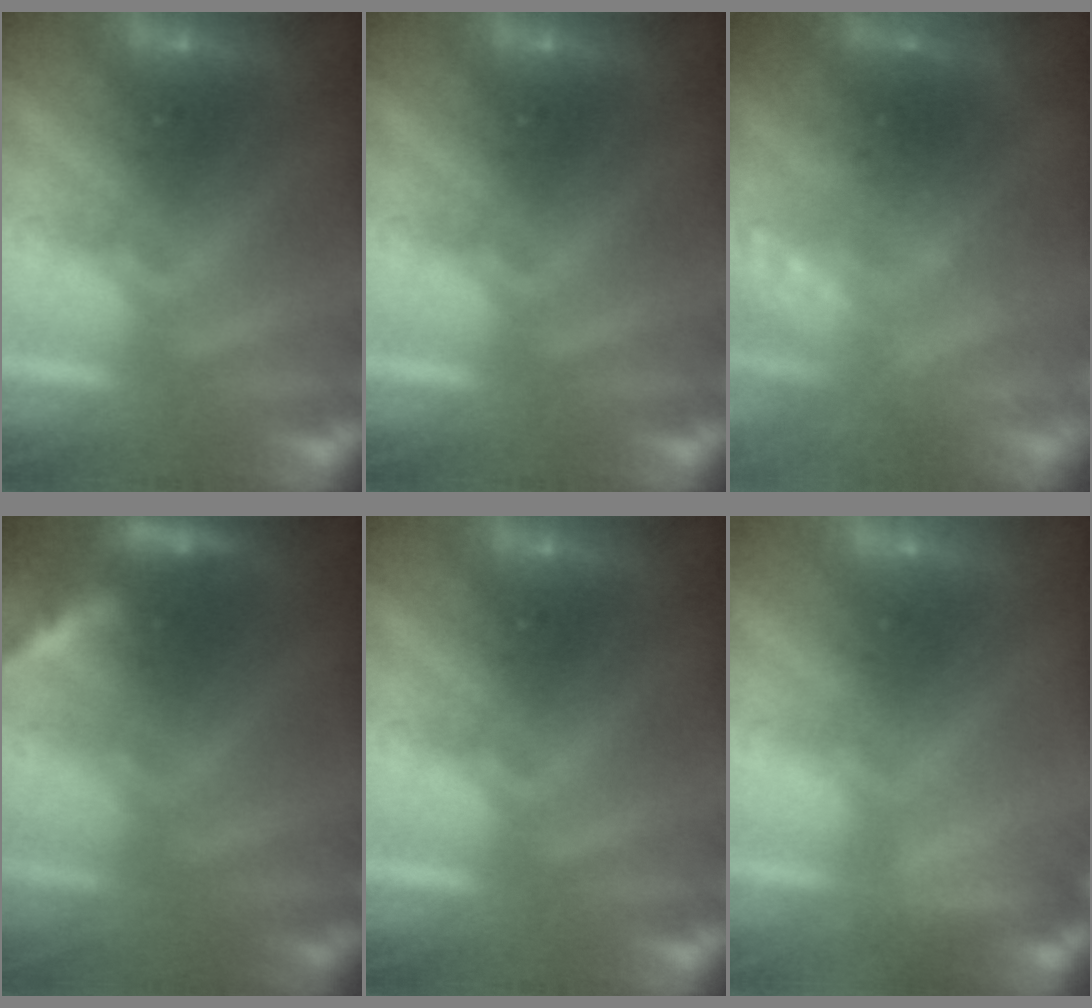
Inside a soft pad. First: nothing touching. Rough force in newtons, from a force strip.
{"total": 0.0}
{"total": 2.3}
{"total": 2.1}
{"total": 0.0}
{"total": 2.8}